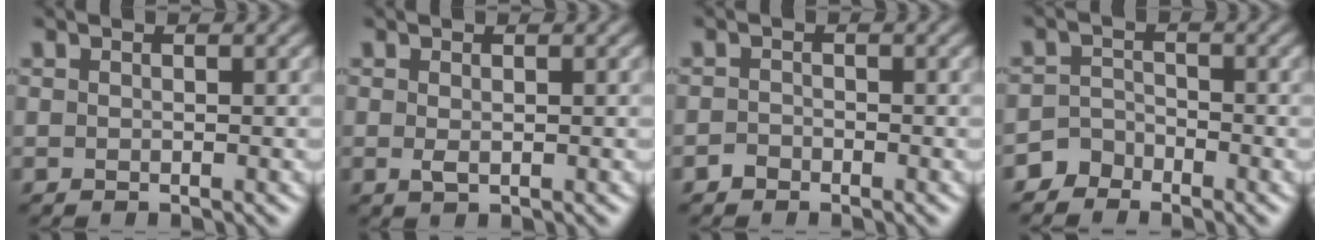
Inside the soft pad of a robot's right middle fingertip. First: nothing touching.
{"total": 0.9, "force": [0.0, 0.3, 0.8], "torque": [-0.018, 0.000, 0.001]}
{"total": 0.9, "force": [-0.7, 0.5, 0.2], "torque": [-0.002, 0.004, -0.014]}
{"total": 2.5, "force": [-2.1, 1.3, -0.1], "torque": [0.017, 0.011, -0.042]}